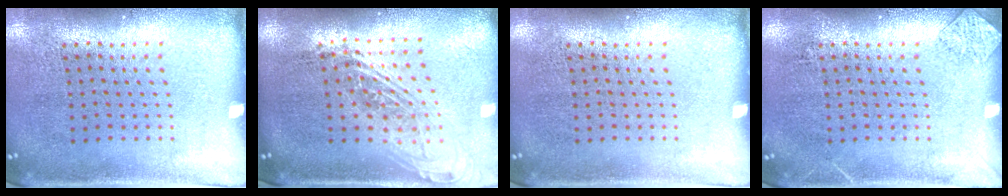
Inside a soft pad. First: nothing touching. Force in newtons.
{"total": 1.9, "press": 1.5, "slide": 1.2}
{"total": 0.0}
{"total": 1.1, "press": 1.1, "slide": 0.1}